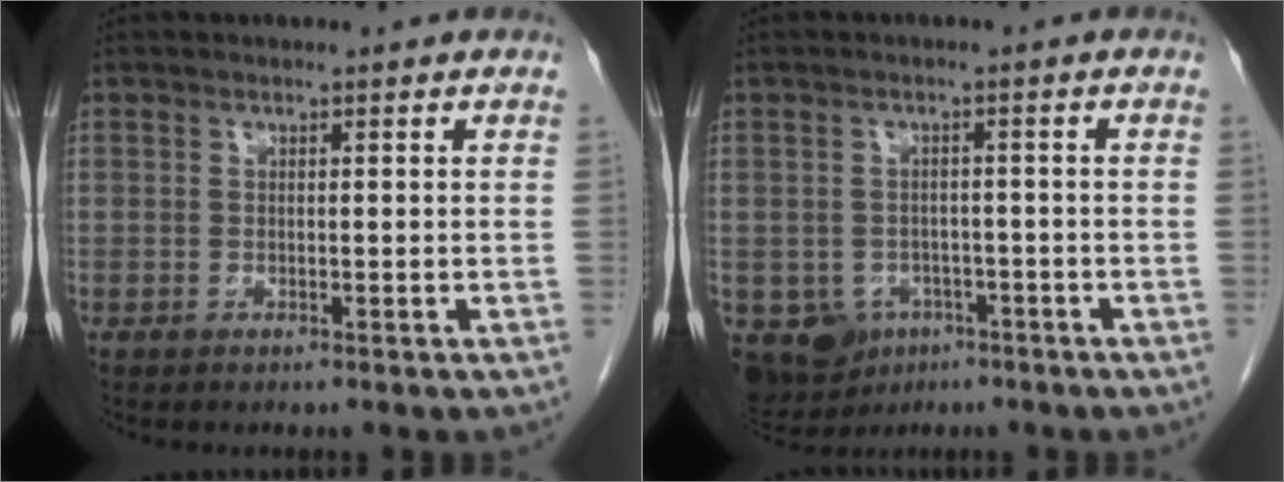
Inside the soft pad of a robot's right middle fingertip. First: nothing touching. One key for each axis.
{"total": 8.1, "fx": -4.0, "fy": 6.6, "fz": 2.5, "tx": -0.058, "ty": 0.003, "tz": -0.050}